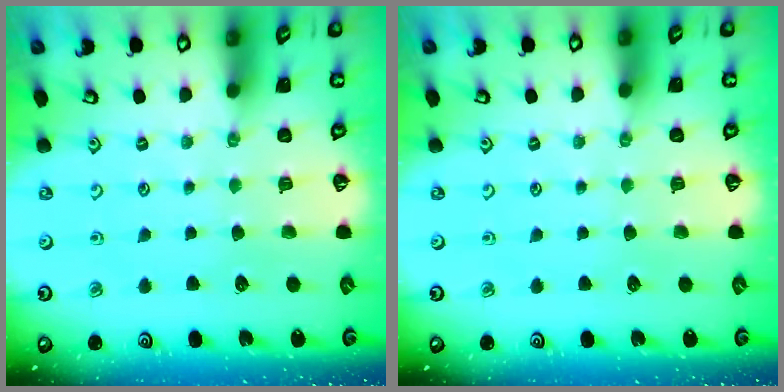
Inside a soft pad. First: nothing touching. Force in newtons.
{"total": 0.0}